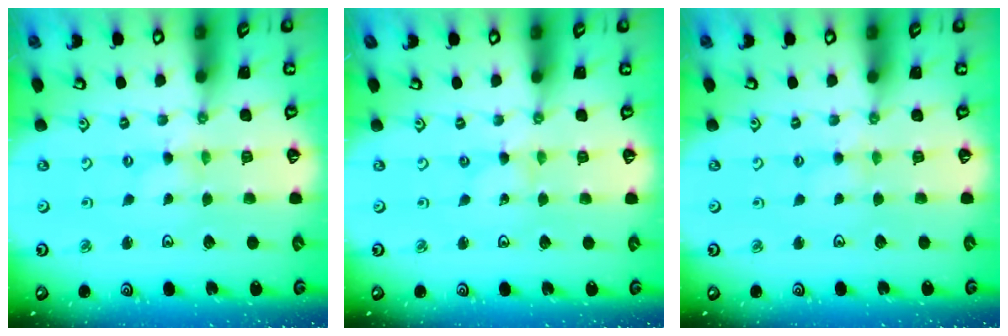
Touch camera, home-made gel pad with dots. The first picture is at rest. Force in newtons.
{"total": 0.0}
{"total": 2.0, "press": 1.9, "slide": 0.3}